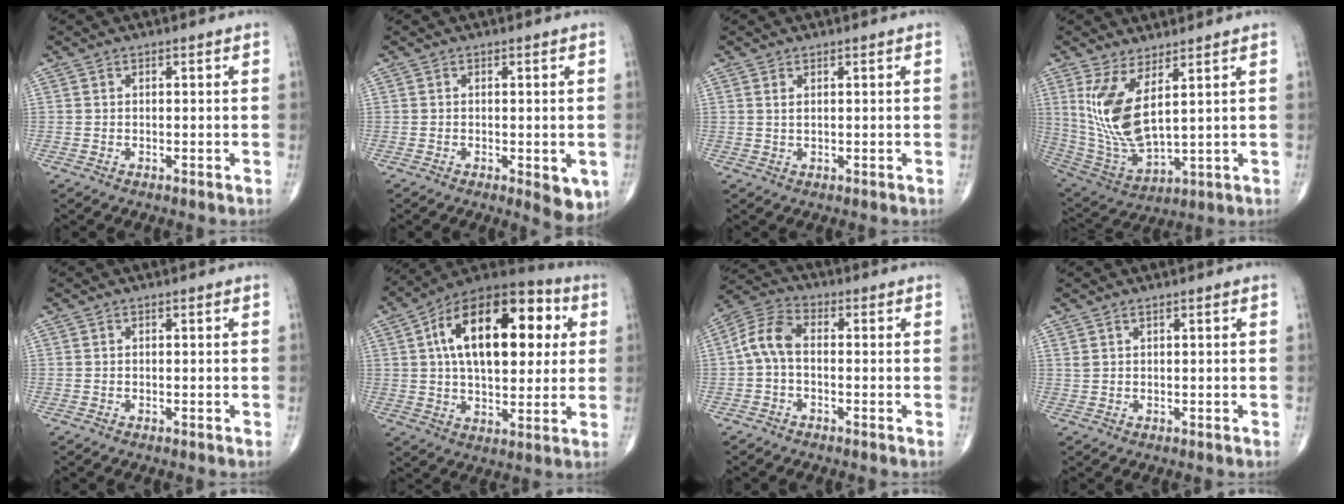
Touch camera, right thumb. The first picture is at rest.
{"total": 5.0, "force": [-1.4, 1.9, 4.4], "torque": [-0.047, -0.010, -0.014]}
{"total": 1.0, "force": [0.5, 0.3, 0.8], "torque": [-0.018, 0.000, 0.012]}
{"total": 13.0, "force": [4.4, 4.9, 11.2], "torque": [-0.236, -0.039, 0.106]}
{"total": 0.0}
{"total": 24.1, "force": [5.7, 12.6, 19.7], "torque": [-0.284, 0.018, 0.081]}
{"total": 6.6, "force": [-0.6, 3.8, 5.4], "torque": [-0.110, 0.023, -0.025]}
{"total": 1.2, "force": [0.9, 0.3, 0.7], "torque": [-0.016, 0.003, 0.022]}